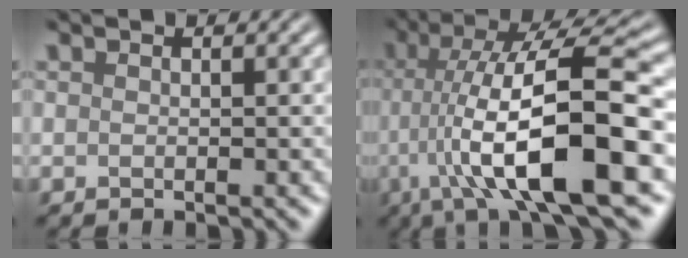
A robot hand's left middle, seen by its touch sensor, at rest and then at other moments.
{"total": 13.3, "force": [-2.1, 3.1, 12.8], "torque": [-0.196, 0.019, -0.031]}